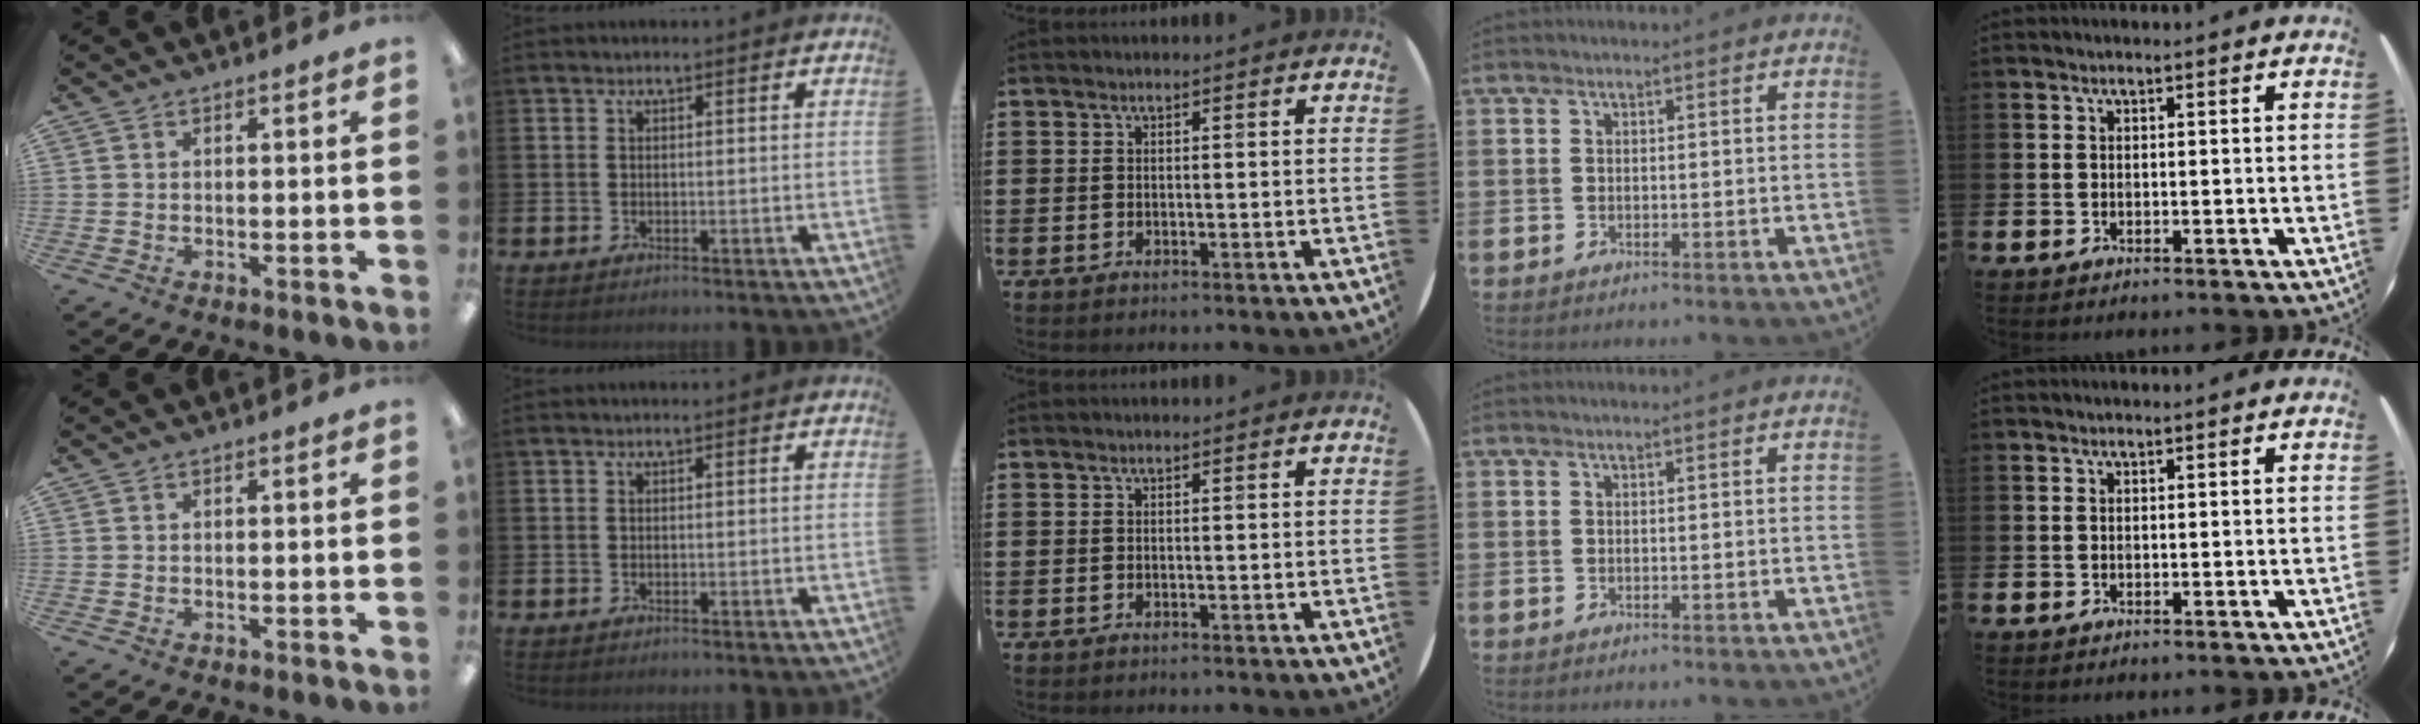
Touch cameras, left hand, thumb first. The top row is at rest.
{}